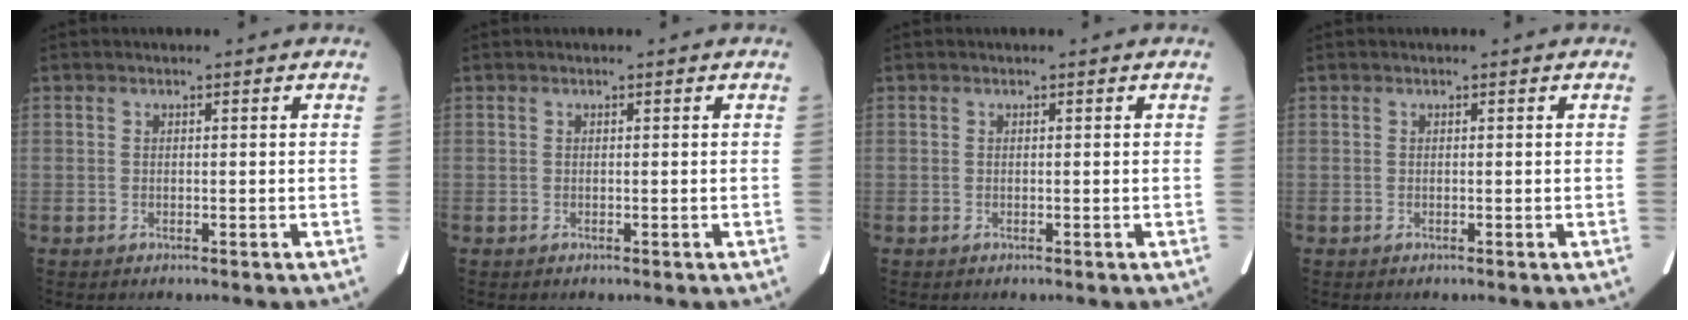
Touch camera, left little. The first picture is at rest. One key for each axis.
{"total": 0.0}
{"total": 0.0}
{"total": 0.0}